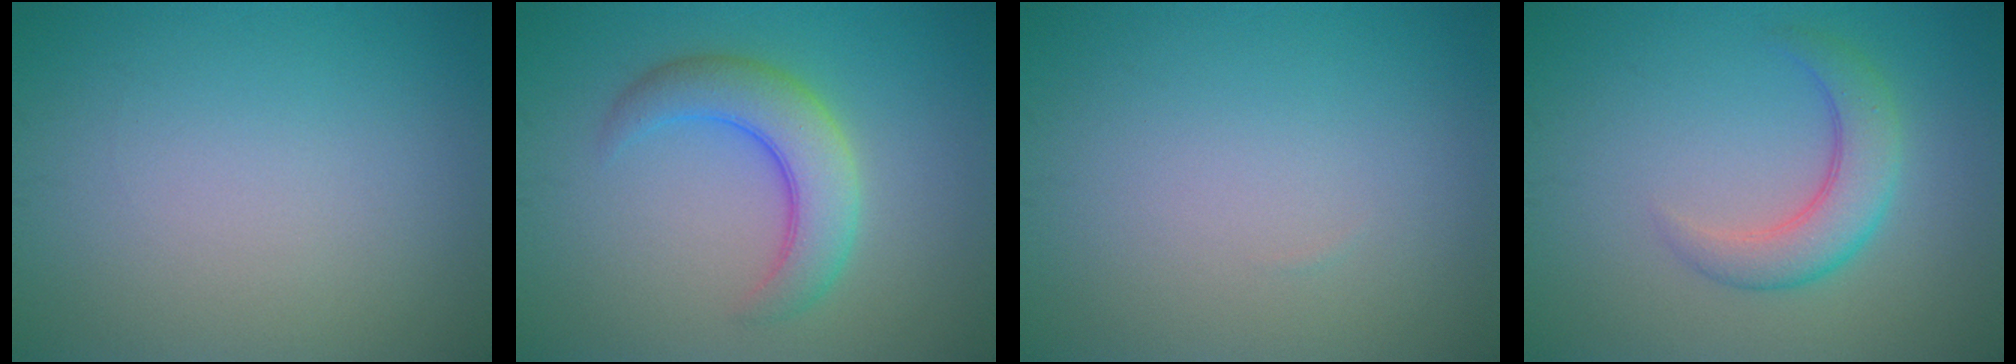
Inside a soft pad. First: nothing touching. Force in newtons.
{"total": 5.1, "press": 5.1, "slide": 0.2}
{"total": 0.0}
{"total": 3.9, "press": 3.9, "slide": 0.2}